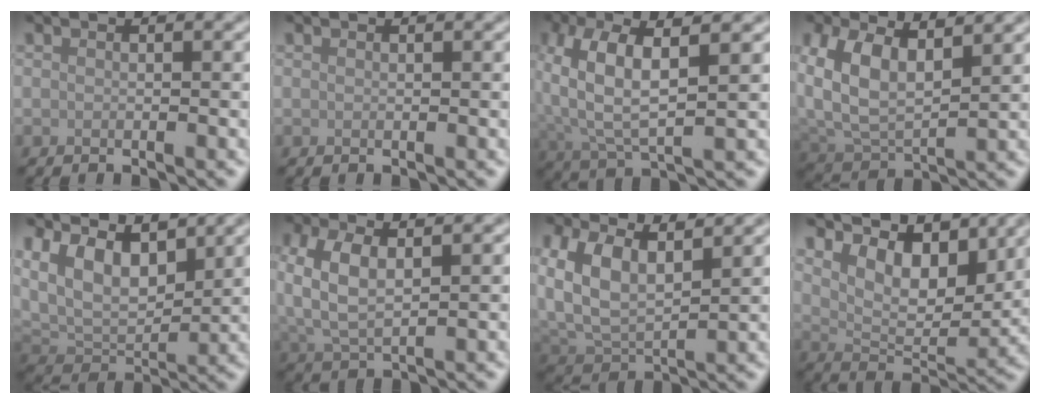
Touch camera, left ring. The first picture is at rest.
{"total": 0.0}
{"total": 7.3, "force": [1.6, 2.9, 6.5], "torque": [-0.140, 0.007, 0.023]}
{"total": 8.1, "force": [3.5, 4.6, 5.7], "torque": [-0.117, 0.006, 0.062]}
{"total": 8.0, "force": [3.8, 4.5, 5.4], "torque": [-0.107, 0.000, 0.067]}
{"total": 4.8, "force": [1.3, 2.4, 4.0], "torque": [-0.089, 0.006, 0.025]}
{"total": 8.0, "force": [3.7, 4.6, 5.5], "torque": [-0.116, 0.007, 0.063]}
{"total": 6.8, "force": [4.0, 3.4, 4.3], "torque": [-0.075, -0.010, 0.061]}